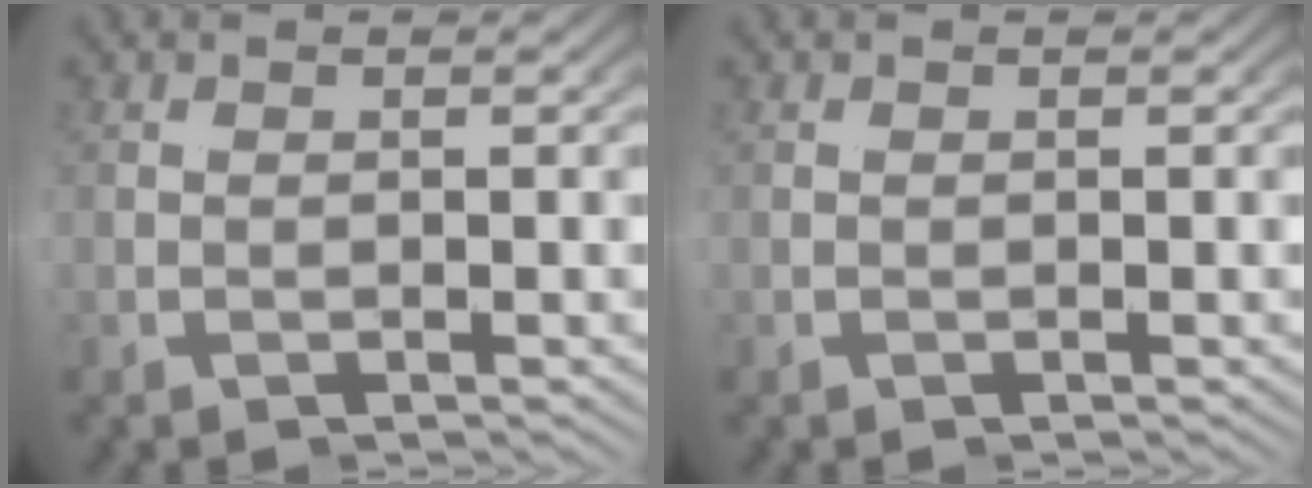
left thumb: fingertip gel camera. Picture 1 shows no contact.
{"total": 0.0}